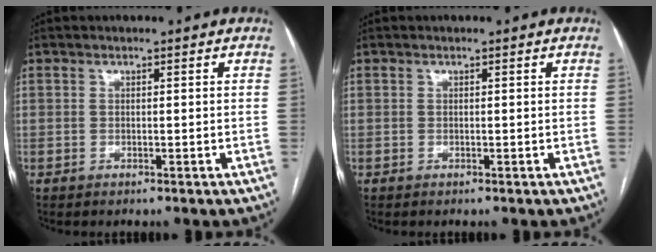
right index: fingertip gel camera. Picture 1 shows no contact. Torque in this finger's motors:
{"motor_torque": [0.00, 0.00, 0.00, 0.00]}